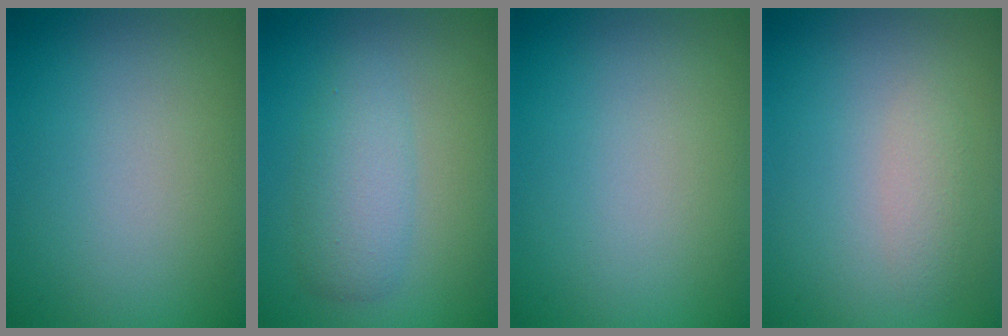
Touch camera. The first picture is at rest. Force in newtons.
{"total": 3.3, "press": 3.3, "slide": 0.1}
{"total": 0.0}
{"total": 1.4, "press": 1.4, "slide": 0.1}